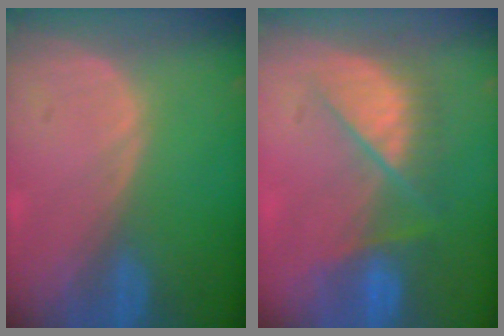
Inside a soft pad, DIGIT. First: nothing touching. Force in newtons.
{"total": 7.2, "press": 7.2, "slide": 0.6}